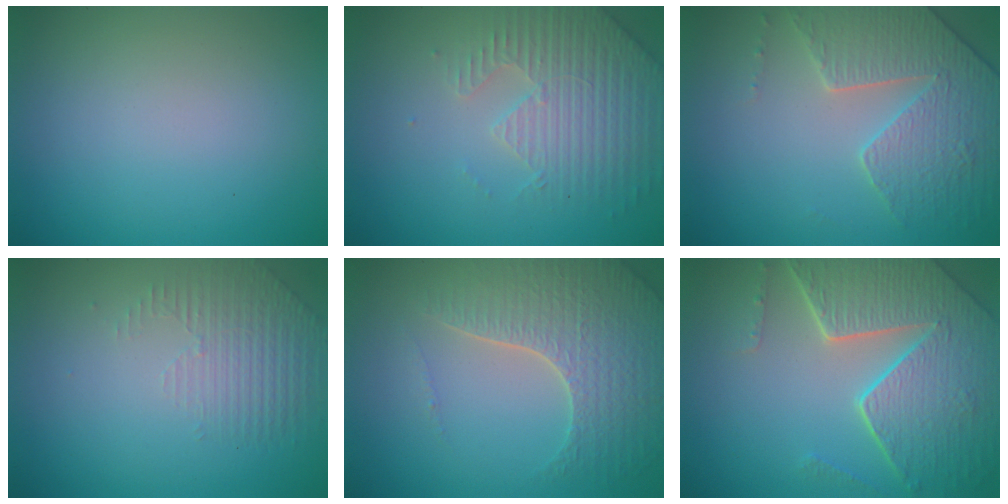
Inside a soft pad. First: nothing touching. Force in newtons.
{"total": 4.4, "press": 4.3, "slide": 1.0}
{"total": 4.2, "press": 4.1, "slide": 1.0}
{"total": 1.5, "press": 0.9, "slide": 1.2}
{"total": 5.3, "press": 4.5, "slide": 2.8}
{"total": 7.9, "press": 5.7, "slide": 5.4}